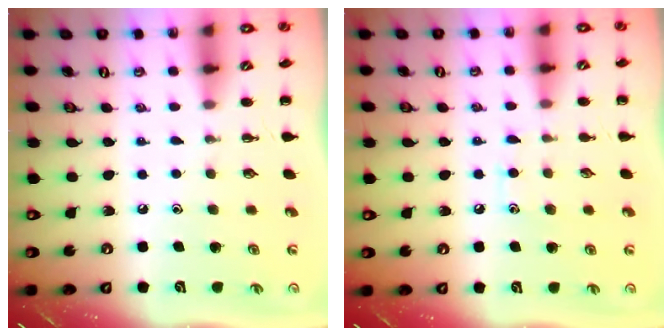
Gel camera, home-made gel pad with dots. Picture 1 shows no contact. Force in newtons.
{"total": 6.9, "press": 6.5, "slide": 2.2}